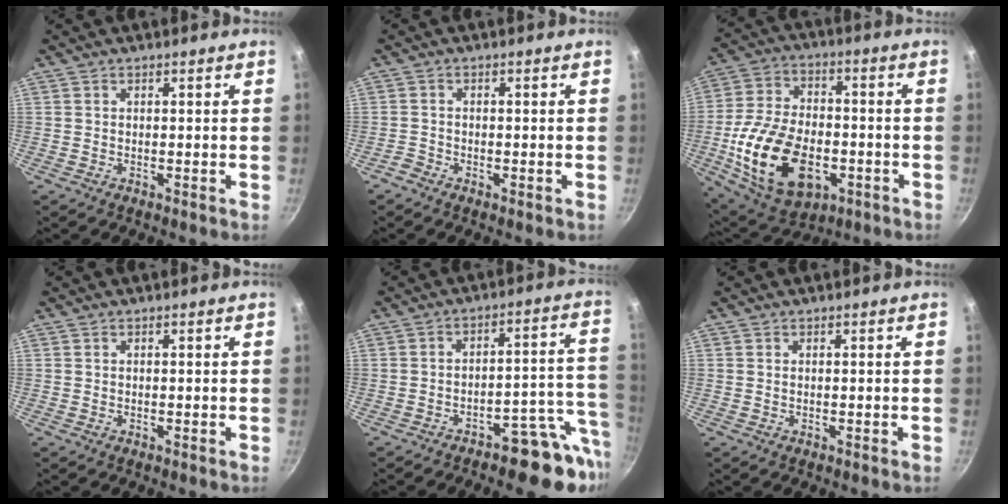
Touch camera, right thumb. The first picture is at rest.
{"total": 1.6, "force": [-1.3, 0.7, 0.5], "torque": [-0.018, 0.007, -0.028]}
{"total": 21.5, "force": [-5.8, 13.1, 16.0], "torque": [-0.289, 0.020, -0.087]}
{"total": 0.0}
{"total": 11.4, "force": [-6.3, 4.7, 8.3], "torque": [-0.057, 0.059, -0.087]}
{"total": 0.0}